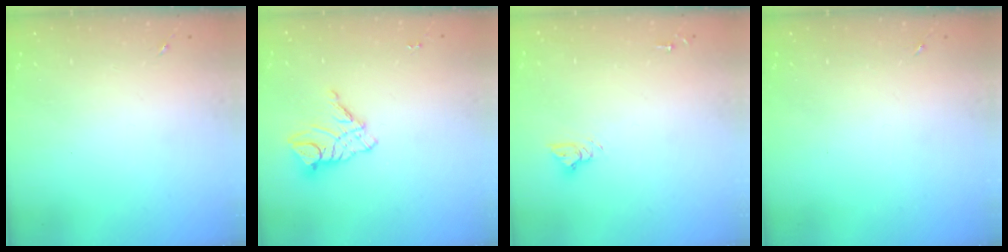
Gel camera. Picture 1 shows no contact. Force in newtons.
{"total": 10.8, "press": 10.7, "slide": 0.7}
{"total": 4.8, "press": 4.8, "slide": 0.4}
{"total": 0.0}